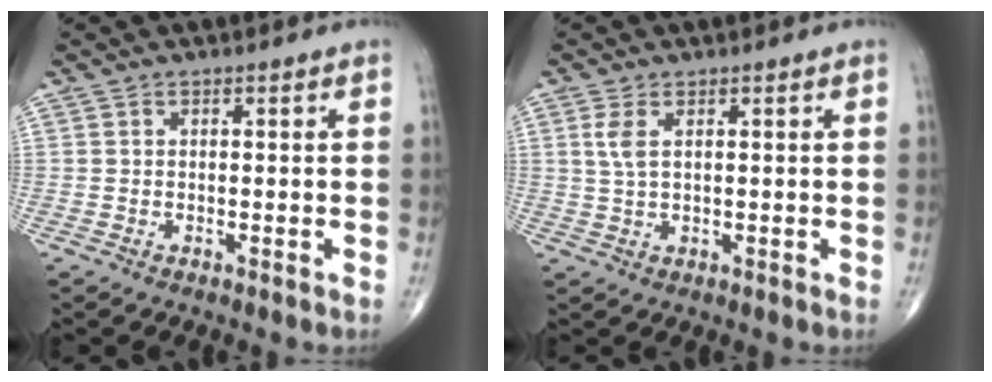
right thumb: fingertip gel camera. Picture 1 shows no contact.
{"total": 3.2, "force": [1.1, 1.4, 2.7], "torque": [-0.062, 0.001, 0.028]}